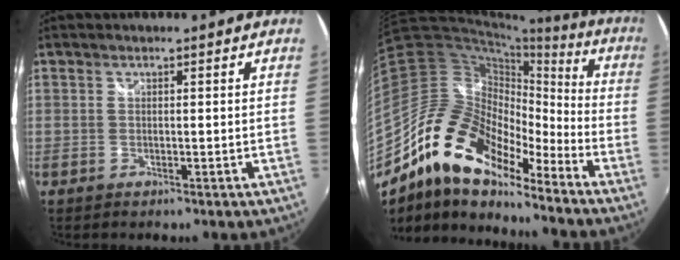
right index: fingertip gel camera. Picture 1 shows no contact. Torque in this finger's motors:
{"motor_torque": [1.07, -0.92, 0.19, -0.21]}